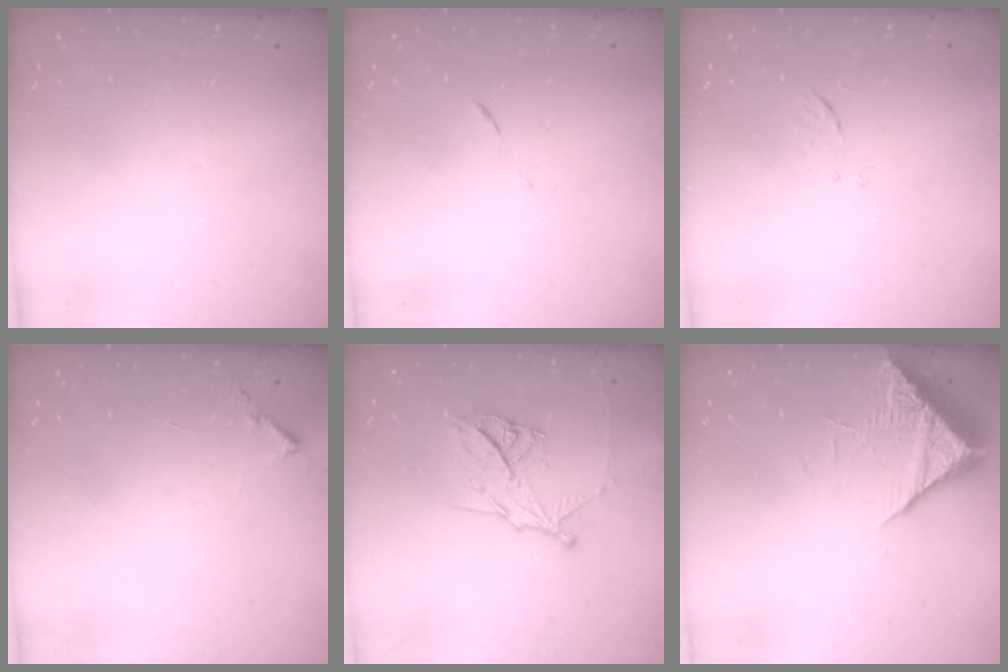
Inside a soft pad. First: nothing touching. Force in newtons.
{"total": 5.6, "press": 5.6, "slide": 0.4}
{"total": 5.4, "press": 5.3, "slide": 1.0}
{"total": 5.2, "press": 5.2, "slide": 0.6}
{"total": 12.7, "press": 12.7, "slide": 0.7}
{"total": 8.5, "press": 8.4, "slide": 0.8}